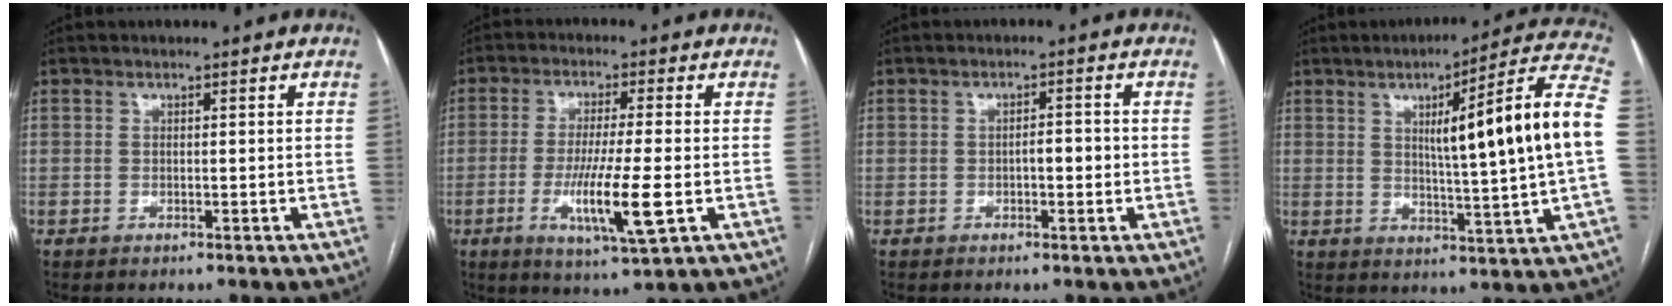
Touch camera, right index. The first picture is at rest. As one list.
[{"total": 9.9, "force": [-2.5, 0.2, 9.6], "torque": [-0.177, -0.025, -0.044]}, {"total": 2.4, "force": [-0.5, 0.8, 2.2], "torque": [-0.031, 0.006, -0.008]}, {"total": 18.0, "force": [2.2, -1.2, 17.8], "torque": [-0.245, 0.012, 0.023]}]